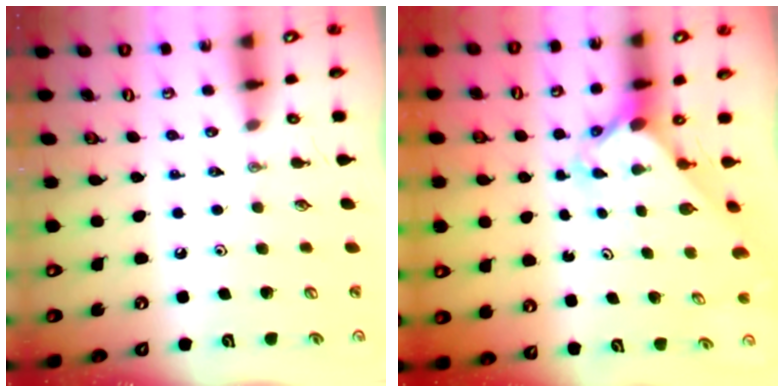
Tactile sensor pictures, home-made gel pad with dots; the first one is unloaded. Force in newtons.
{"total": 2.6, "press": 2.6, "slide": 0.2}